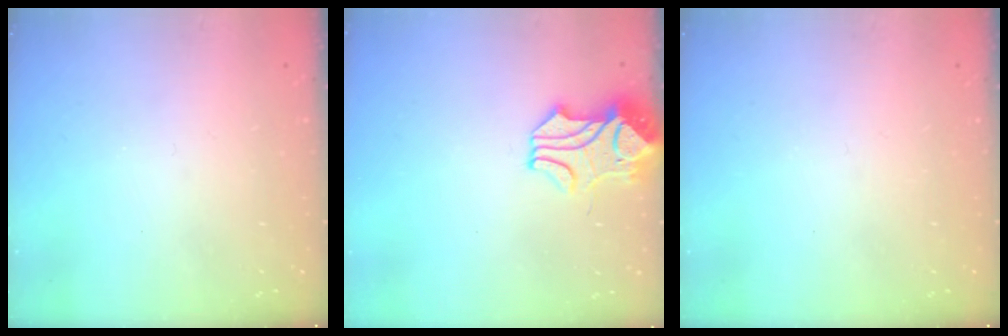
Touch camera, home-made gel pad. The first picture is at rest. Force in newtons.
{"total": 2.8, "press": 2.5, "slide": 1.1}
{"total": 0.0}